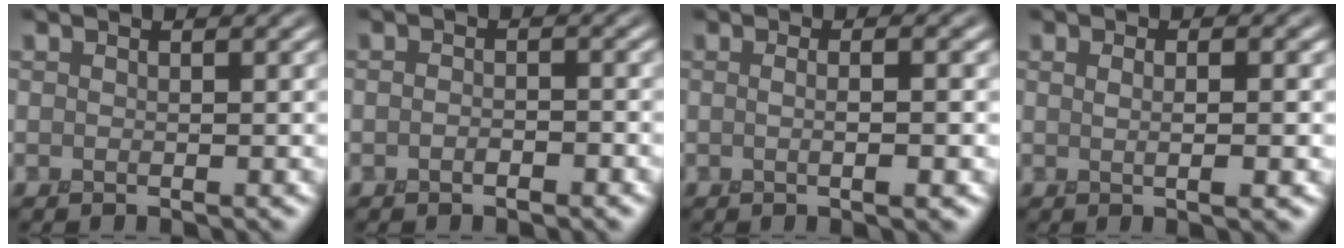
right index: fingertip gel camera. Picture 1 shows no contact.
{"total": 1.2, "force": [-0.6, 0.6, 0.8], "torque": [-0.019, 0.002, -0.012]}
{"total": 2.7, "force": [0.0, 0.7, 2.6], "torque": [-0.026, -0.003, -0.005]}
{"total": 2.4, "force": [0.3, 0.5, 2.3], "torque": [-0.033, -0.006, 0.003]}